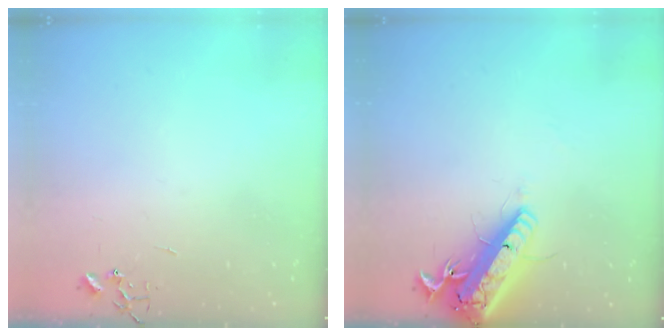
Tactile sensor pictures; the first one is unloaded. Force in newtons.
{"total": 17.6, "press": 17.3, "slide": 3.4}